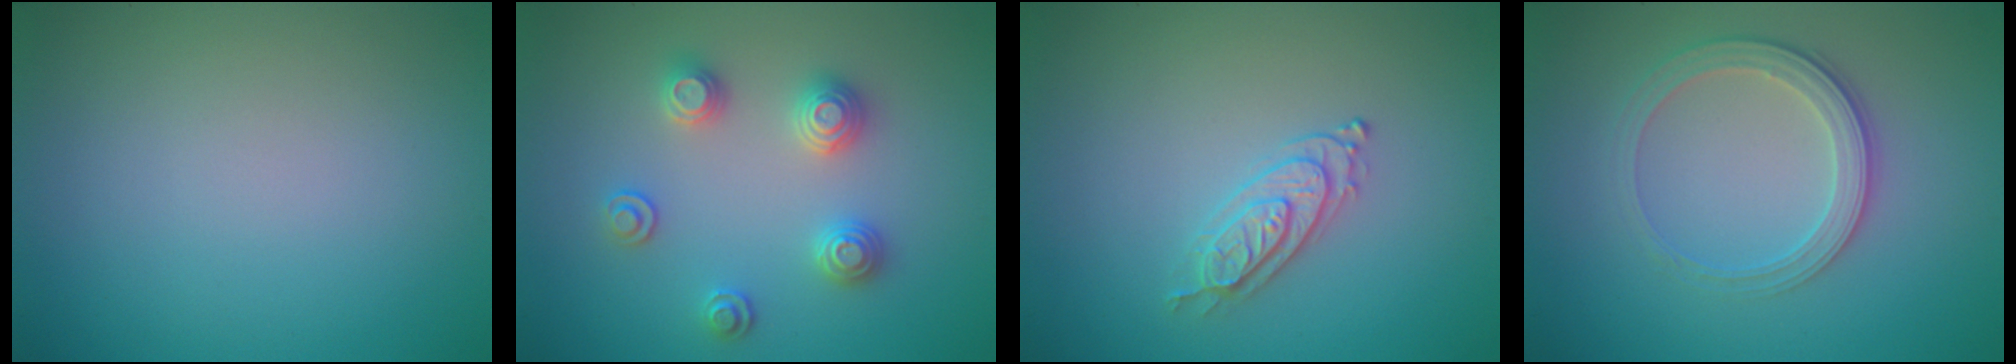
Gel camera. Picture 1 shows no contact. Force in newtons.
{"total": 2.9, "press": 2.8, "slide": 0.8}
{"total": 2.2, "press": 2.1, "slide": 0.6}
{"total": 2.8, "press": 2.6, "slide": 0.9}